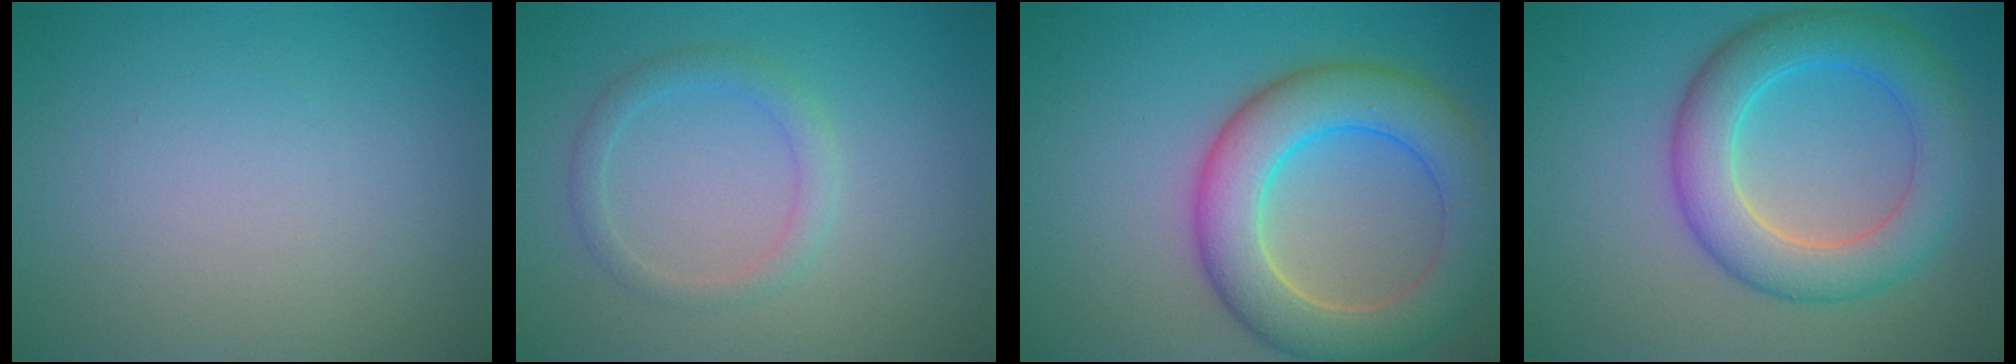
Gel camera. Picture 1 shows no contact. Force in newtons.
{"total": 2.0, "press": 2.0, "slide": 0.3}
{"total": 8.1, "press": 8.1, "slide": 0.3}
{"total": 6.4, "press": 6.4, "slide": 0.1}